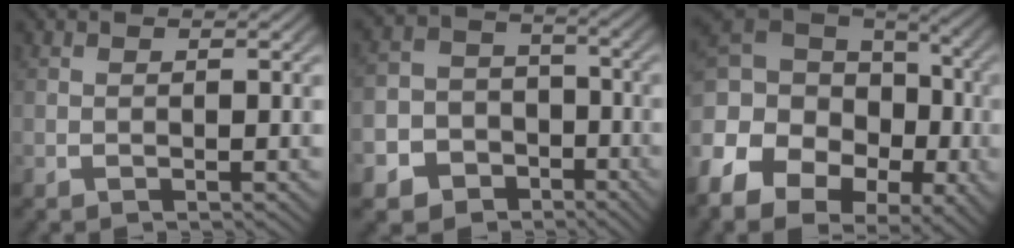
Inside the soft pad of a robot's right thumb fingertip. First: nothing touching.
{"total": 12.6, "force": [-6.2, 10.5, 3.2], "torque": [-0.047, -0.039, -0.108]}
{"total": 12.4, "force": [-0.5, 9.3, 8.2], "torque": [-0.170, -0.019, 0.005]}